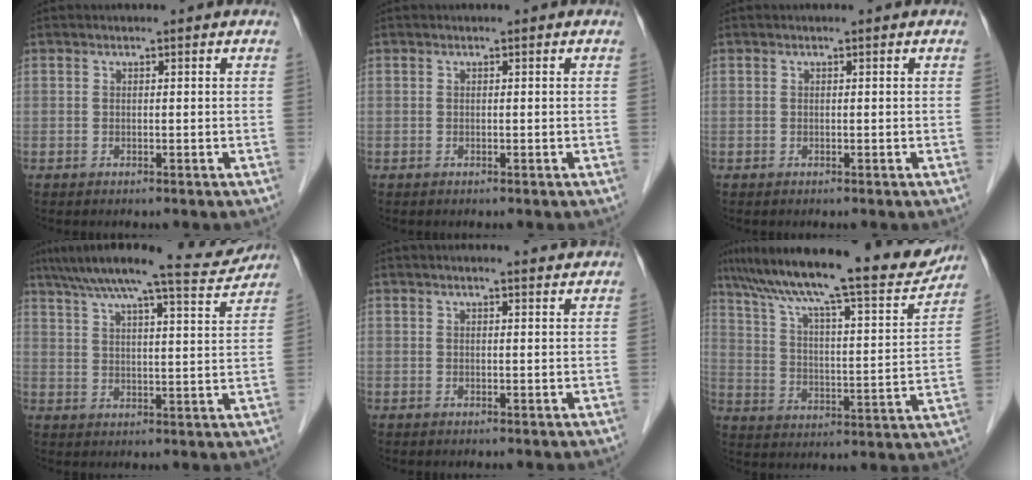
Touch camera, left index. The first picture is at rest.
{"total": 0.0}
{"total": 0.0}
{"total": 13.6, "force": [12.4, 0.5, 5.6], "torque": [-0.090, 0.000, 0.171]}
{"total": 3.5, "force": [3.3, 0.1, 1.2], "torque": [-0.022, 0.010, 0.037]}
{"total": 24.3, "force": [20.2, 3.1, 13.0], "torque": [-0.221, 0.000, 0.292]}